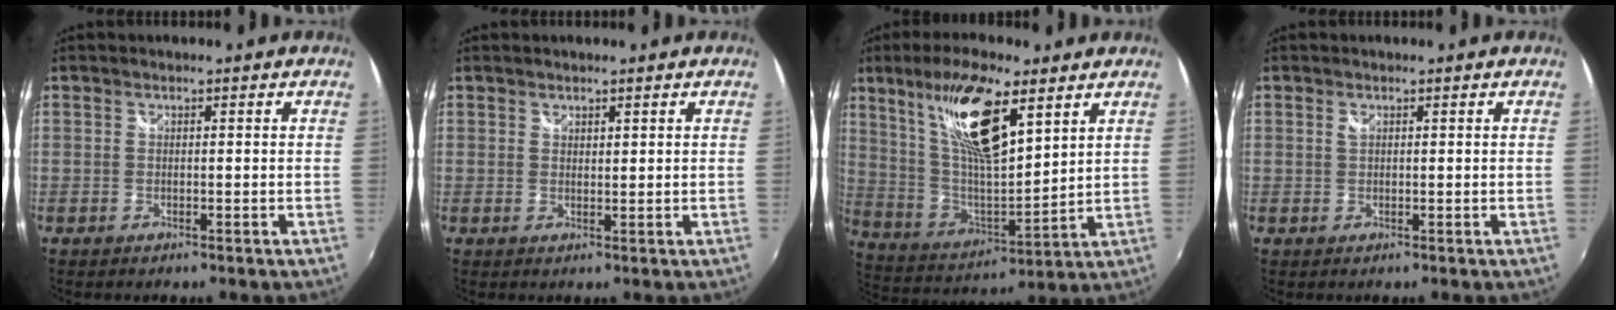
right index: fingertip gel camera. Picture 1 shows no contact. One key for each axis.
{"total": 1.1, "fx": 1.1, "fy": 0.3, "fz": 0.2, "tx": -0.001, "ty": 0.000, "tz": 0.019}
{"total": 18.0, "fx": 9.9, "fy": 5.4, "fz": 14.0, "tx": -0.264, "ty": 0.013, "tz": 0.197}
{"total": 0.7, "fx": 0.4, "fy": 0.3, "fz": 0.5, "tx": -0.009, "ty": 0.001, "tz": 0.007}